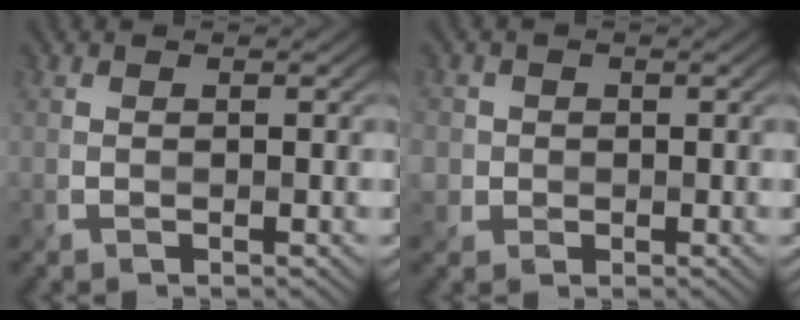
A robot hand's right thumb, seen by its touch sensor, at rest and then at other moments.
{"total": 2.5, "force": [0.2, 2.5, 0.2], "torque": [-0.016, -0.004, 0.005]}